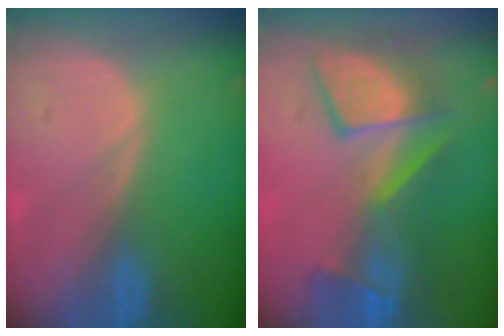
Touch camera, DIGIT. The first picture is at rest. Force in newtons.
{"total": 9.1, "press": 9.0, "slide": 1.2}